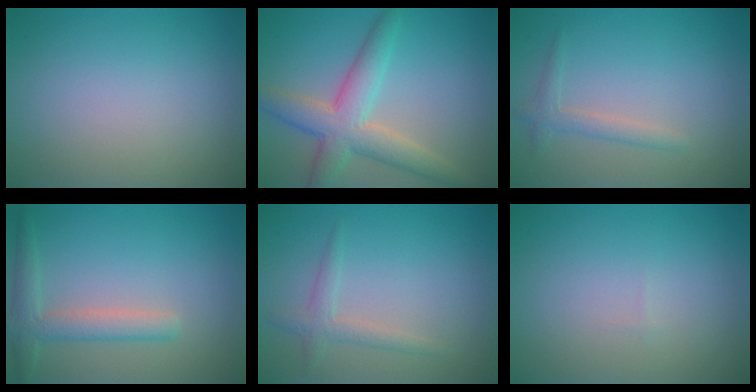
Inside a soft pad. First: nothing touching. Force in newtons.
{"total": 5.5, "press": 5.5, "slide": 0.5}
{"total": 1.6, "press": 1.6, "slide": 0.1}
{"total": 3.0, "press": 3.0, "slide": 0.1}
{"total": 1.7, "press": 1.7, "slide": 0.0}
{"total": 0.0}